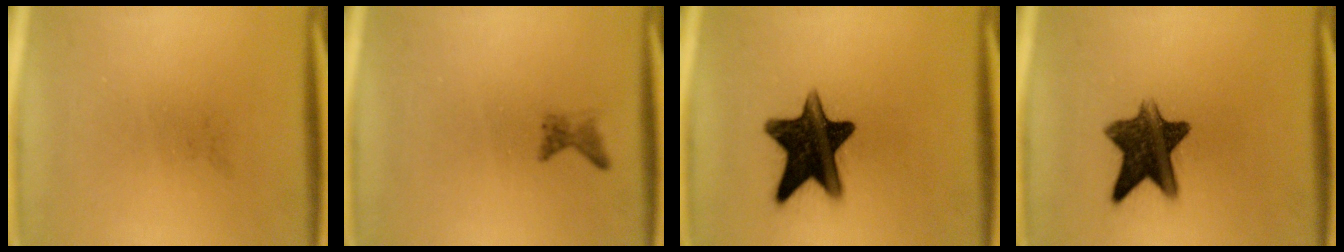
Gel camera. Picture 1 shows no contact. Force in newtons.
{"total": 1.2}
{"total": 15.0}
{"total": 11.0}